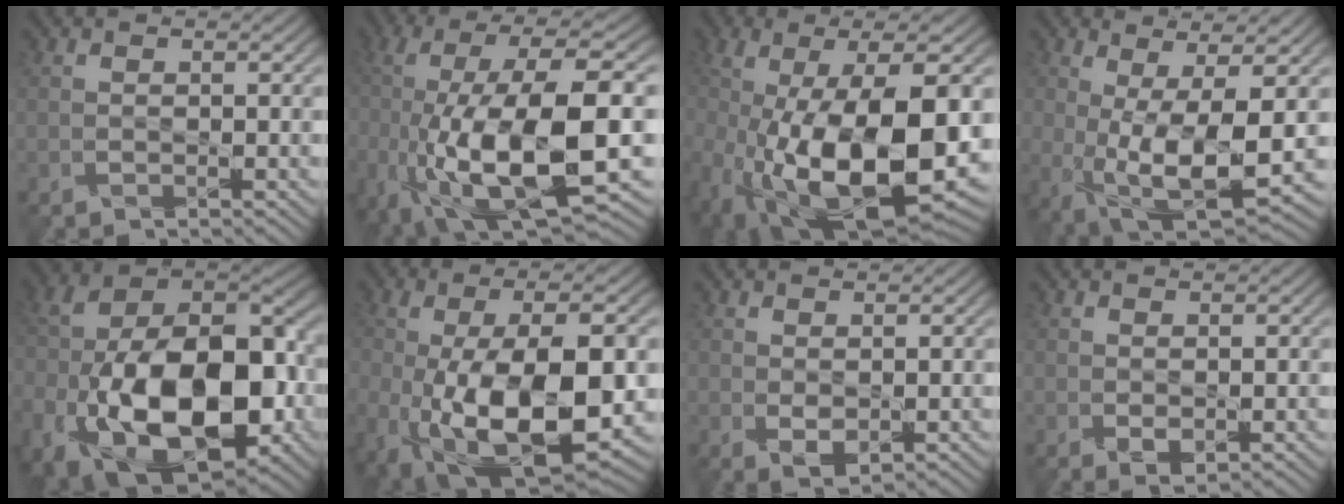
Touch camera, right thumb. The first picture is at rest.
{"total": 16.8, "force": [-4.4, 5.6, 15.3], "torque": [-0.299, -0.012, -0.069]}
{"total": 18.1, "force": [-3.4, 8.2, 15.7], "torque": [-0.284, -0.045, -0.036]}
{"total": 10.9, "force": [-0.9, 3.5, 10.3], "torque": [-0.202, -0.007, -0.007]}
{"total": 19.8, "force": [-6.7, 11.5, 14.7], "torque": [-0.277, -0.045, -0.103]}
{"total": 16.2, "force": [-3.0, 7.8, 13.9], "torque": [-0.257, -0.043, -0.031]}
{"total": 2.0, "force": [0.2, 1.1, 1.7], "torque": [-0.036, -0.008, 0.010]}
{"total": 1.2, "force": [0.0, 0.7, 1.0], "torque": [-0.021, -0.006, 0.005]}